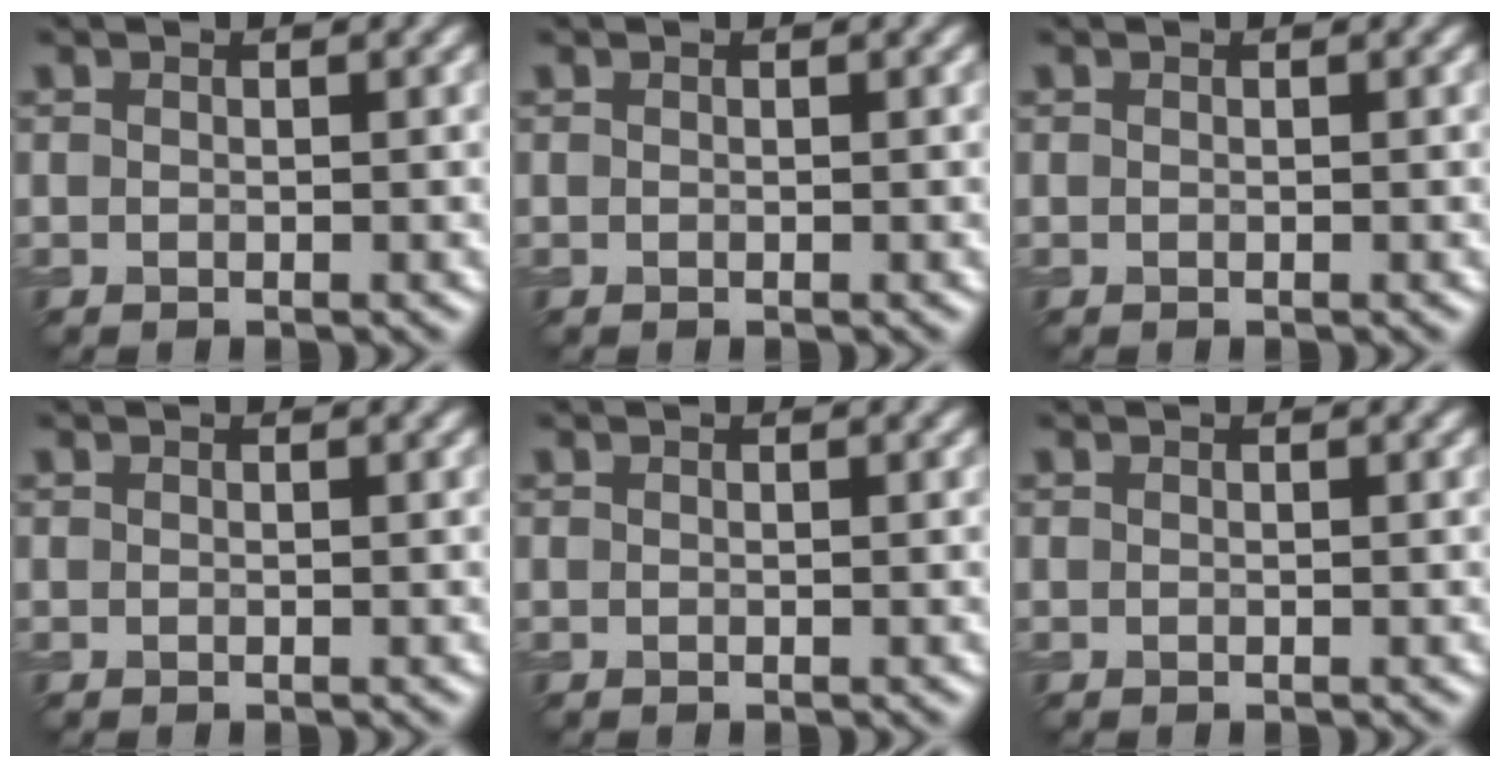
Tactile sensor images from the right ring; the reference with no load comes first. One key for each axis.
{"total": 0.0}
{"total": 0.0}
{"total": 0.0}
{"total": 0.0}
{"total": 0.0}